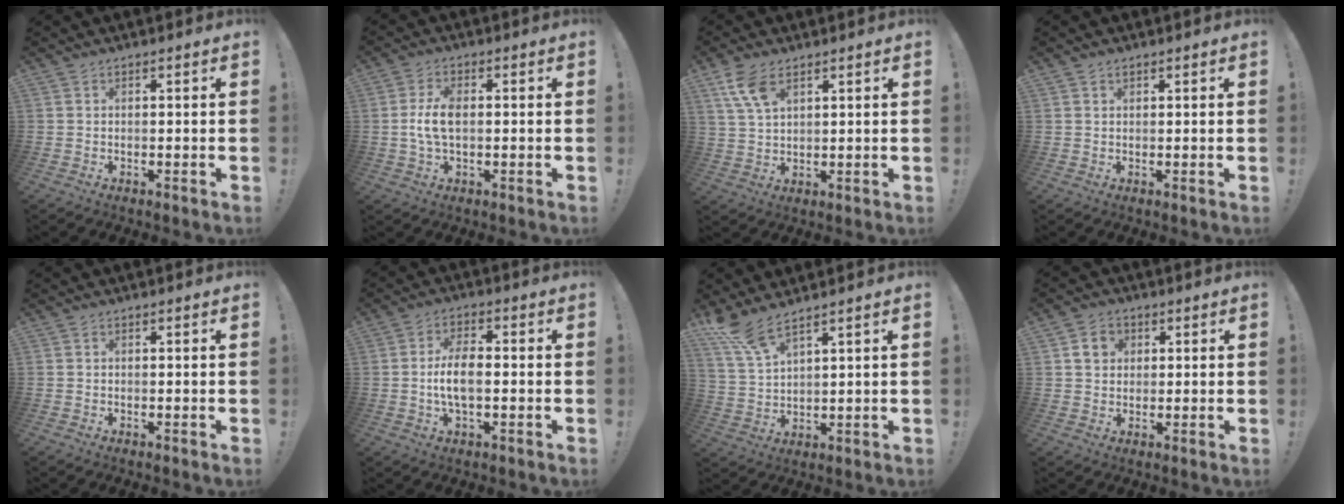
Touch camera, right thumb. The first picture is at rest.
{"total": 6.9, "force": [-0.3, 3.5, 6.0], "torque": [-0.116, 0.001, -0.006]}
{"total": 8.2, "force": [4.5, 4.0, 5.4], "torque": [-0.105, -0.017, 0.085]}
{"total": 0.7, "force": [0.5, 0.5, 0.1], "torque": [0.005, -0.003, 0.009]}
{"total": 0.0}
{"total": 8.0, "force": [-1.2, 3.4, 7.2], "torque": [-0.140, 0.005, -0.023]}
{"total": 7.9, "force": [6.4, 1.4, 4.4], "torque": [-0.101, -0.031, 0.120]}
{"total": 5.8, "force": [2.0, 4.9, 2.2], "torque": [-0.024, 0.001, 0.037]}